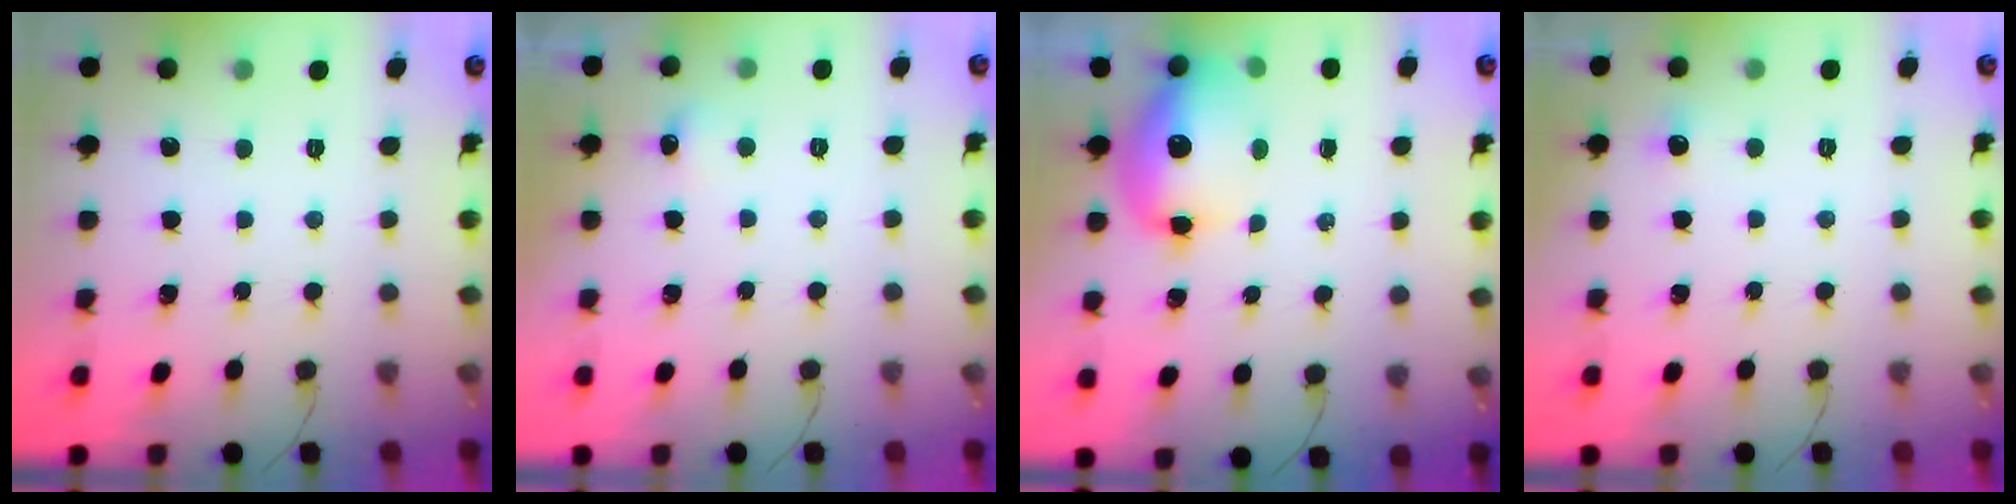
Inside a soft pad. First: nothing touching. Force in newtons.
{"total": 3.7, "press": 3.3, "slide": 1.6}
{"total": 11.7, "press": 11.3, "slide": 2.9}
{"total": 3.6, "press": 3.4, "slide": 1.3}